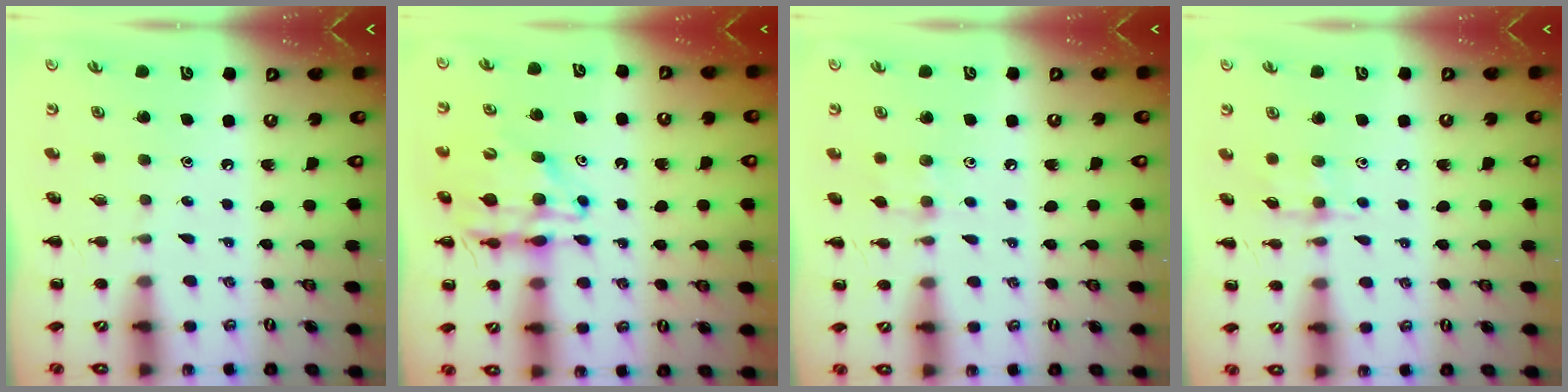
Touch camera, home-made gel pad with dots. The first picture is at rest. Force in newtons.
{"total": 13.0, "press": 12.5, "slide": 3.7}
{"total": 3.5, "press": 3.3, "slide": 1.2}
{"total": 6.2, "press": 6.1, "slide": 0.6}